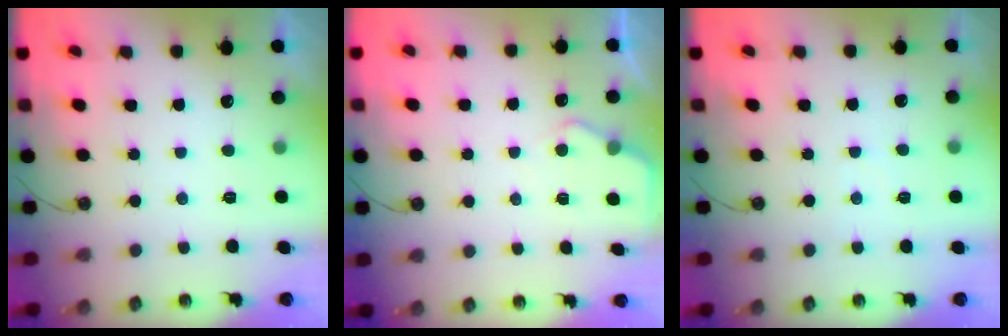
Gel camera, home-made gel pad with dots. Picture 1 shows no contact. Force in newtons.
{"total": 5.1, "press": 5.0, "slide": 0.5}
{"total": 1.9, "press": 1.9, "slide": 0.3}